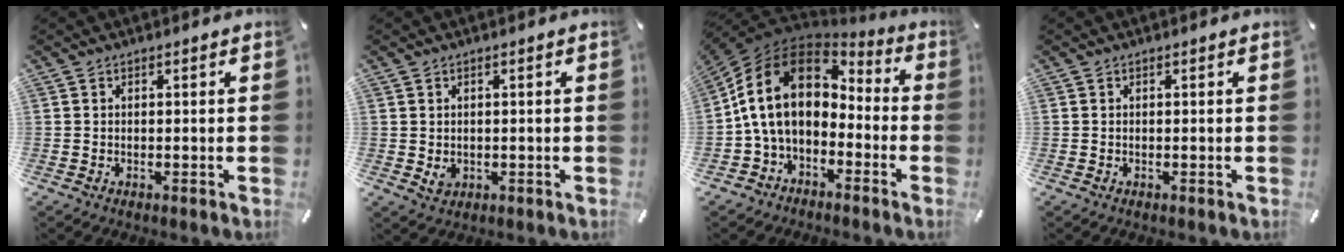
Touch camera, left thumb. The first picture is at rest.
{"total": 2.1, "force": [-0.2, 1.9, 1.0], "torque": [-0.009, -0.001, -0.004]}
{"total": 16.7, "force": [0.7, 11.9, 11.7], "torque": [-0.259, 0.016, 0.011]}
{"total": 0.0}